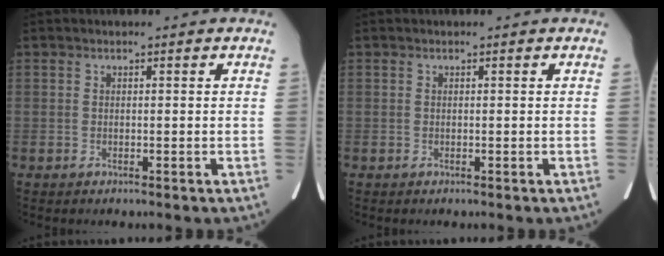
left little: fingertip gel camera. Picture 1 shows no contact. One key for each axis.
{"total": 0.0}